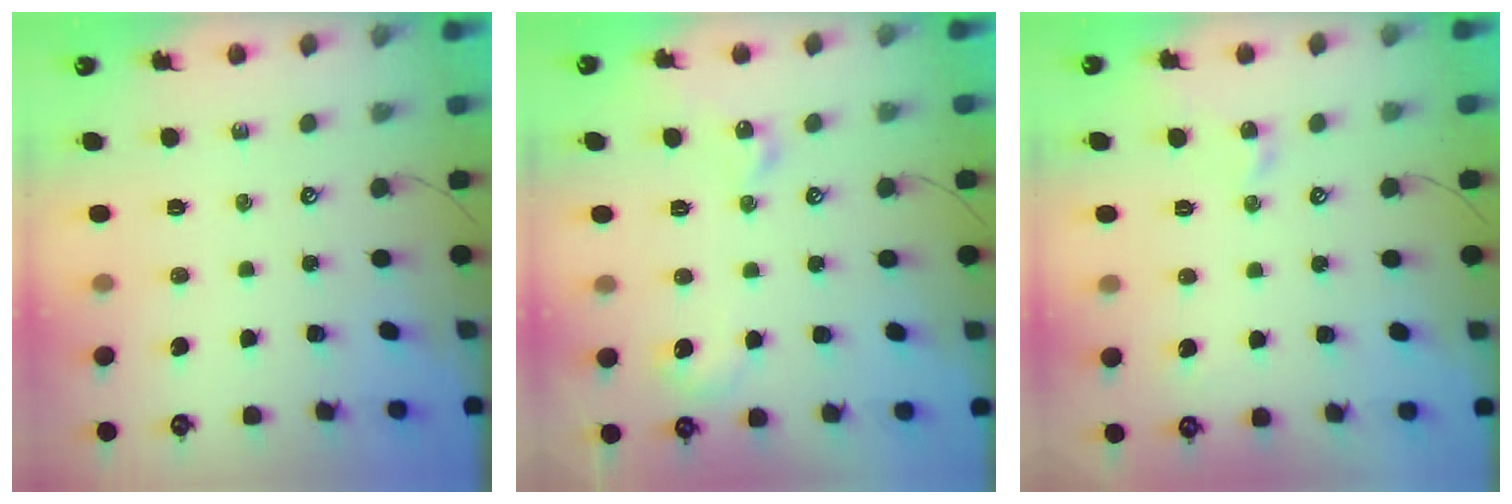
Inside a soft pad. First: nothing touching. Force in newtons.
{"total": 5.3, "press": 5.2, "slide": 0.7}
{"total": 2.5, "press": 2.4, "slide": 0.7}